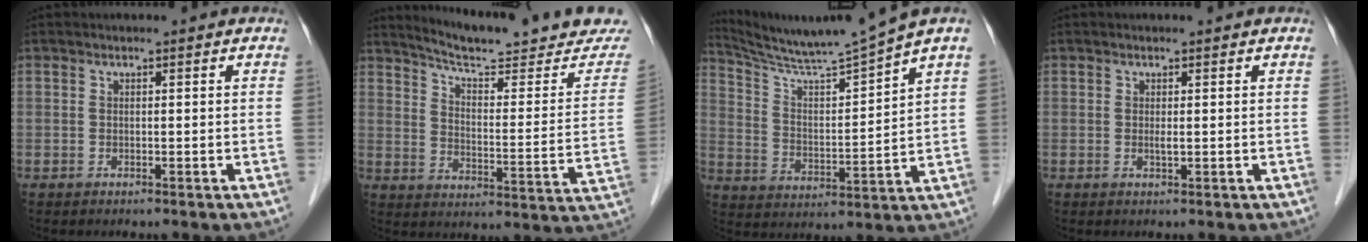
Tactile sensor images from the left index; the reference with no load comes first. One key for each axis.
{"total": 20.7, "fx": 19.0, "fy": 2.1, "fz": 7.9, "tx": -0.105, "ty": -0.058, "tz": 0.246}
{"total": 11.4, "fx": 10.3, "fy": -2.9, "fz": 3.8, "tx": -0.074, "ty": -0.026, "tz": 0.188}
{"total": 0.8, "fx": 0.1, "fy": 0.1, "fz": 0.8, "tx": -0.020, "ty": -0.003, "tz": 0.002}